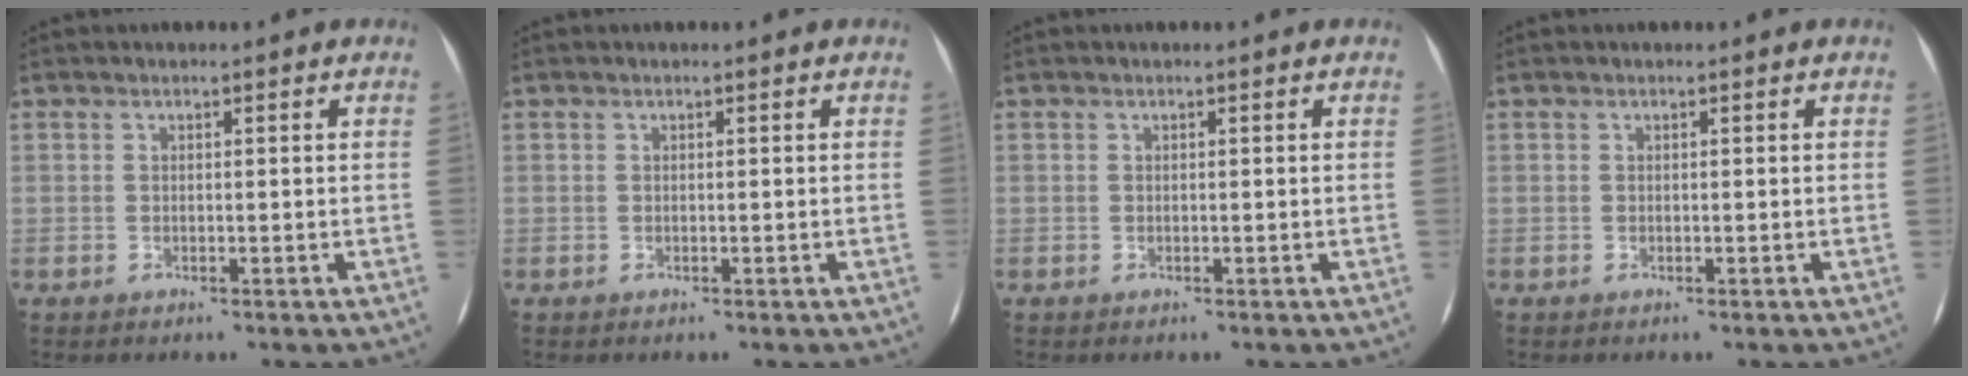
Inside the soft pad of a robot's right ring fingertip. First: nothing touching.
{"total": 0.0}
{"total": 0.0}
{"total": 0.0}